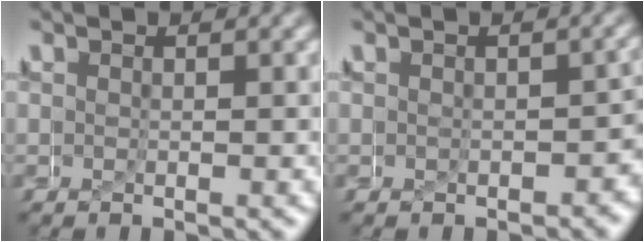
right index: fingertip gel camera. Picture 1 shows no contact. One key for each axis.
{"total": 1.2, "fx": -0.7, "fy": 0.7, "fz": 0.6, "tx": -0.004, "ty": -0.002, "tz": -0.011}